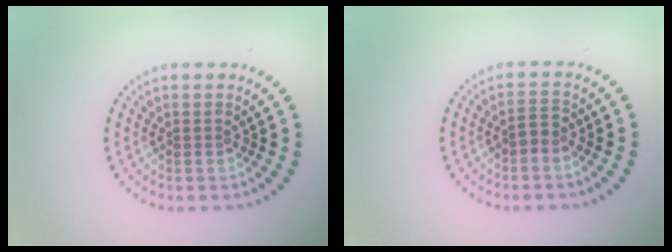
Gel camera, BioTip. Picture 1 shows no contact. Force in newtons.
{"total": 1.4, "press": 1.2, "slide": 0.6}